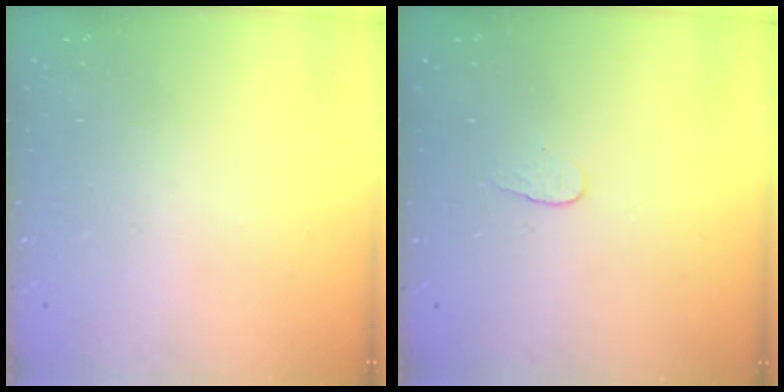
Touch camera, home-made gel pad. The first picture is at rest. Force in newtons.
{"total": 4.1, "press": 4.1, "slide": 0.3}